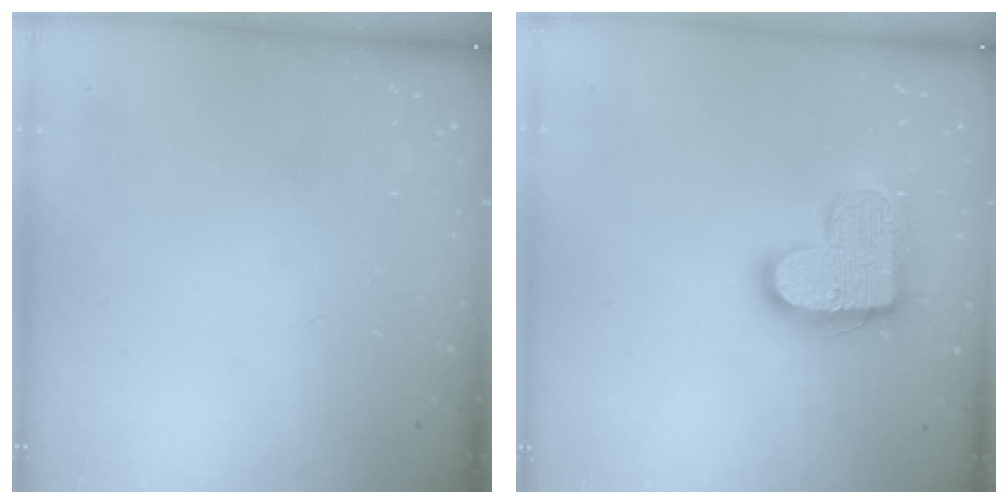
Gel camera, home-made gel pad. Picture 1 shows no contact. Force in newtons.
{"total": 15.5, "press": 15.5, "slide": 0.8}